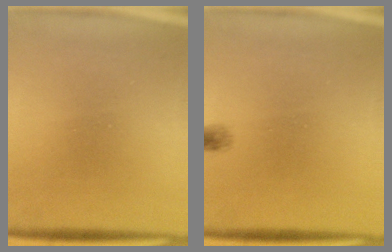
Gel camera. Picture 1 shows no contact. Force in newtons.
{"total": 0.6}